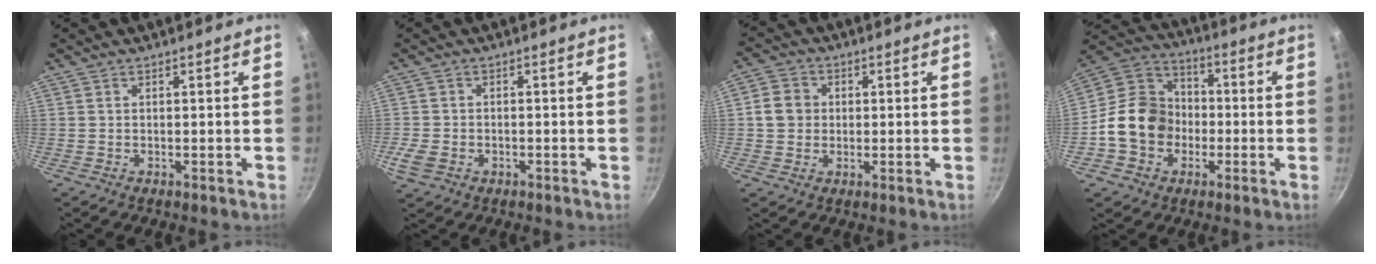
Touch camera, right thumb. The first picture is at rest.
{"total": 4.5, "force": [-1.5, 3.3, 2.6], "torque": [-0.057, 0.003, -0.026]}
{"total": 5.7, "force": [0.4, 5.1, 2.4], "torque": [-0.023, 0.007, -0.004]}
{"total": 14.6, "force": [-2.8, 12.2, 7.5], "torque": [-0.102, 0.042, -0.066]}